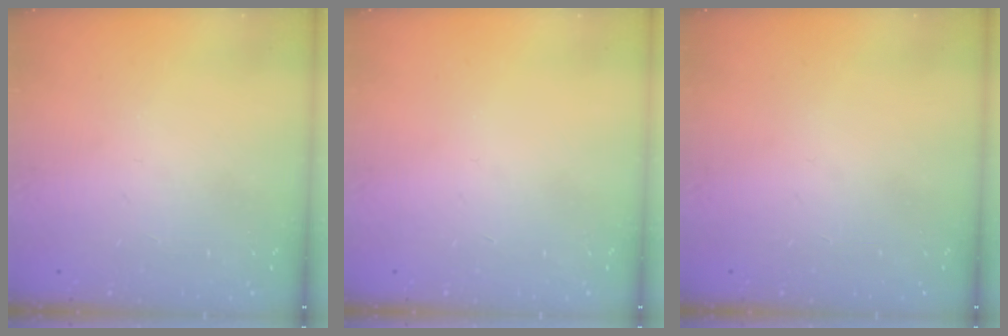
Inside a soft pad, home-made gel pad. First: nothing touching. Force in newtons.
{"total": 0.0}
{"total": 0.0}